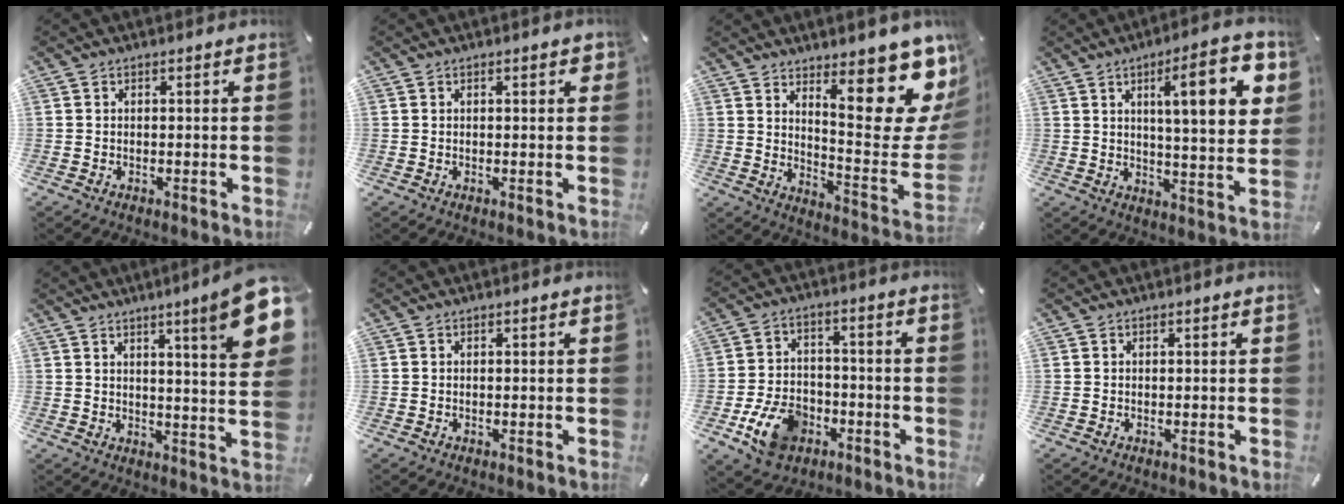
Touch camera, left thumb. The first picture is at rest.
{"total": 1.8, "force": [0.6, 0.5, 1.7], "torque": [-0.026, 0.001, 0.006]}
{"total": 19.9, "force": [12.6, 6.3, 14.1], "torque": [-0.173, -0.112, 0.200]}
{"total": 17.3, "force": [6.4, 4.3, 15.5], "torque": [-0.223, -0.024, 0.088]}
{"total": 14.0, "force": [7.3, 1.6, 11.8], "torque": [-0.167, -0.043, 0.109]}
{"total": 0.0}
{"total": 11.6, "force": [-5.2, 8.1, 6.4], "torque": [-0.123, 0.030, -0.089]}
{"total": 0.0}